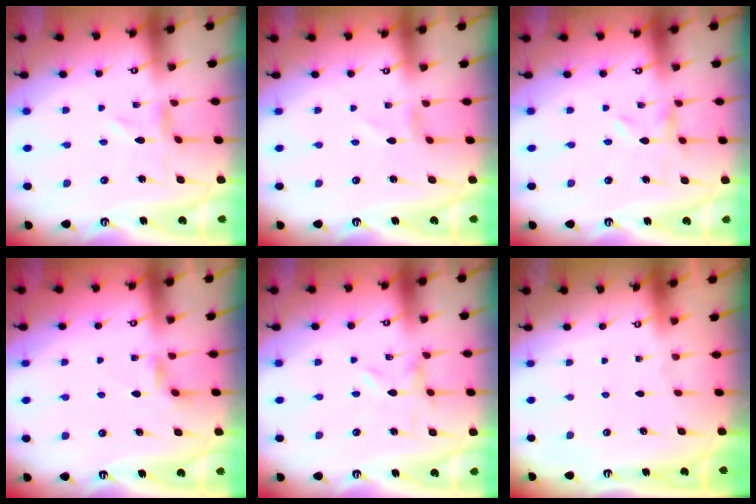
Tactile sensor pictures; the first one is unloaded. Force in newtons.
{"total": 0.7, "press": 0.7, "slide": 0.2}
{"total": 0.0}
{"total": 2.2, "press": 2.2, "slide": 0.4}
{"total": 0.0}
{"total": 0.0}